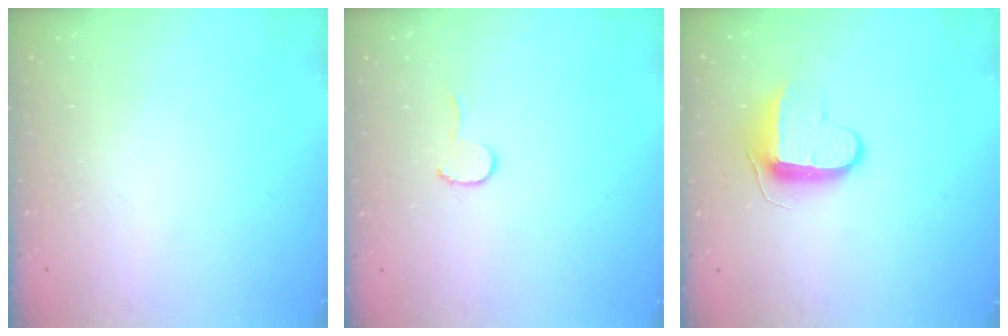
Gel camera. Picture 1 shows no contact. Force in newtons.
{"total": 4.5, "press": 4.4, "slide": 0.4}
{"total": 10.5, "press": 10.4, "slide": 1.0}